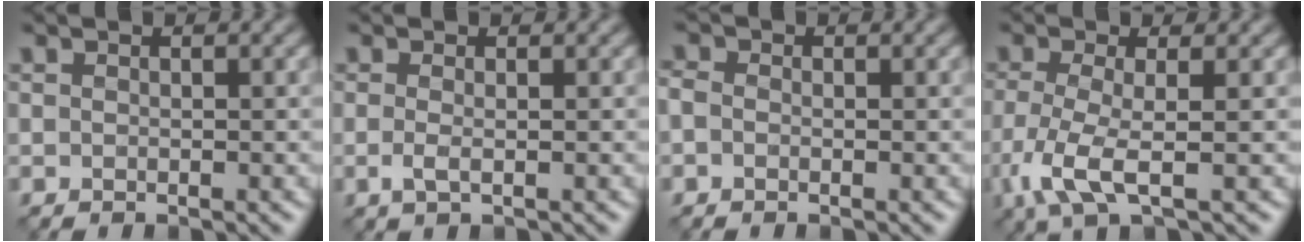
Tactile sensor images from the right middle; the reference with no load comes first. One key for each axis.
{"total": 1.1, "fx": -0.1, "fy": 0.3, "fz": 1.1, "tx": -0.027, "ty": -0.001, "tz": -0.005}
{"total": 0.9, "fx": -0.4, "fy": 0.7, "fz": 0.4, "tx": -0.010, "ty": 0.005, "tz": -0.011}
{"total": 4.5, "fx": -1.5, "fy": 1.2, "fz": 4.0, "tx": -0.102, "ty": -0.006, "tz": -0.036}